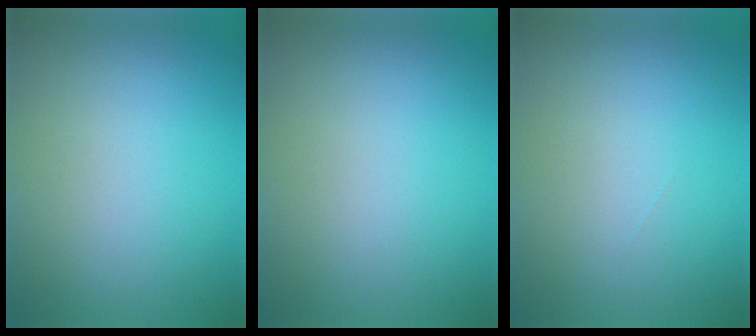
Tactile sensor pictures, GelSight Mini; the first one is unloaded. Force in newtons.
{"total": 0.0}
{"total": 0.0}